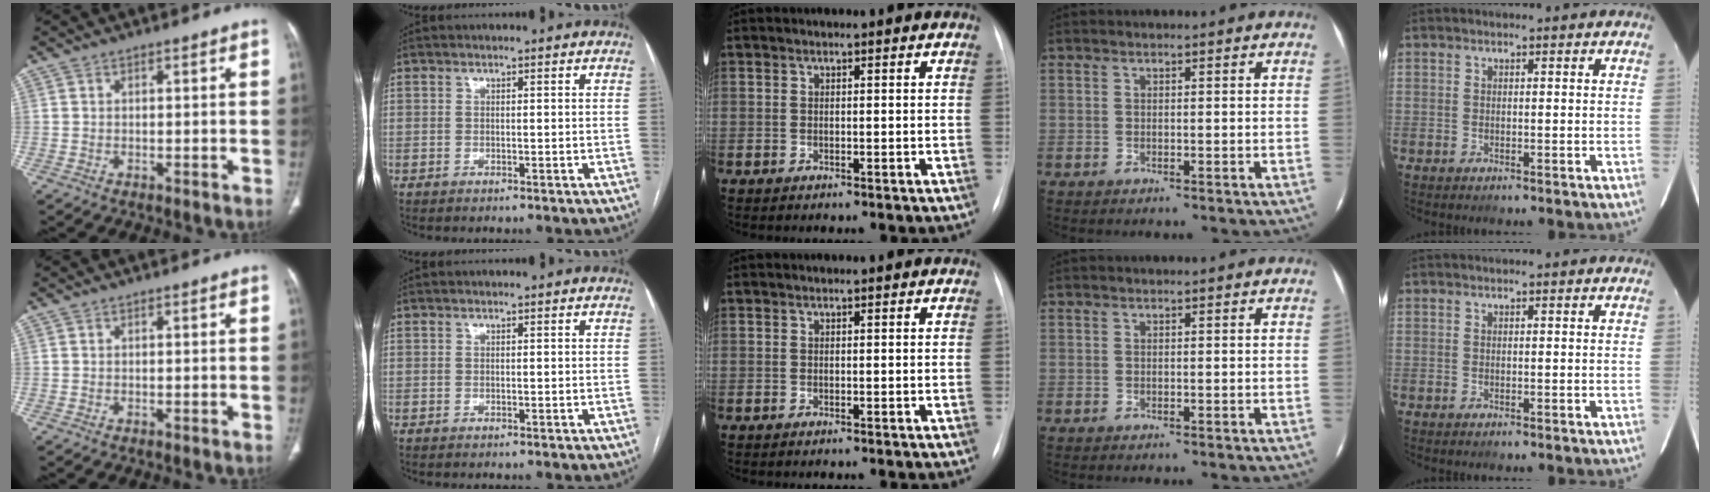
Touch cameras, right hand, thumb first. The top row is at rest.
{}